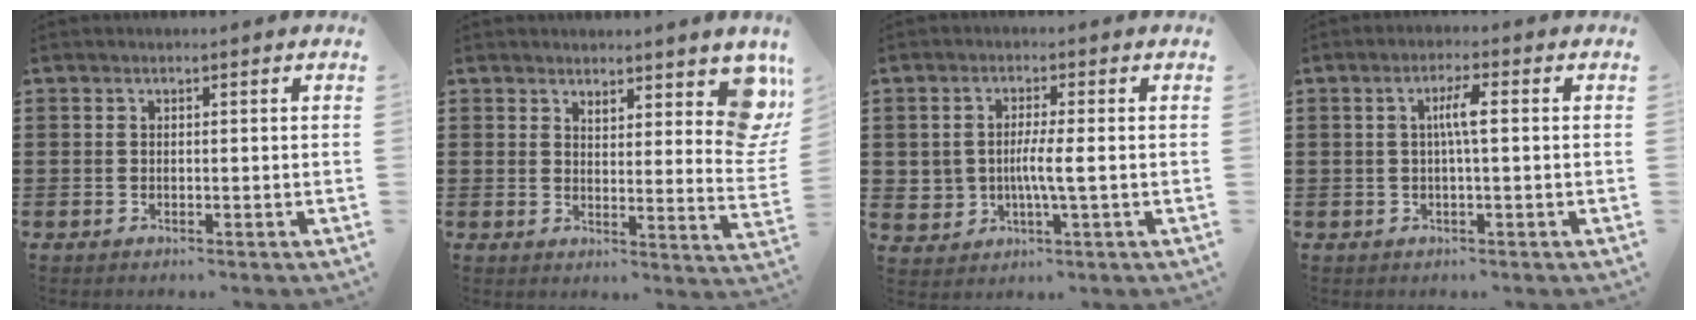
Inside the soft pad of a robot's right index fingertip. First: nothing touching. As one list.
[{"total": 6.4, "force": [4.8, 2.1, 3.8], "torque": [-0.039, -0.025, 0.081]}, {"total": 3.5, "force": [-0.5, 1.4, 3.2], "torque": [-0.068, 0.003, -0.012]}, {"total": 3.5, "force": [0.2, 0.3, 3.4], "torque": [-0.064, 0.000, -0.001]}]